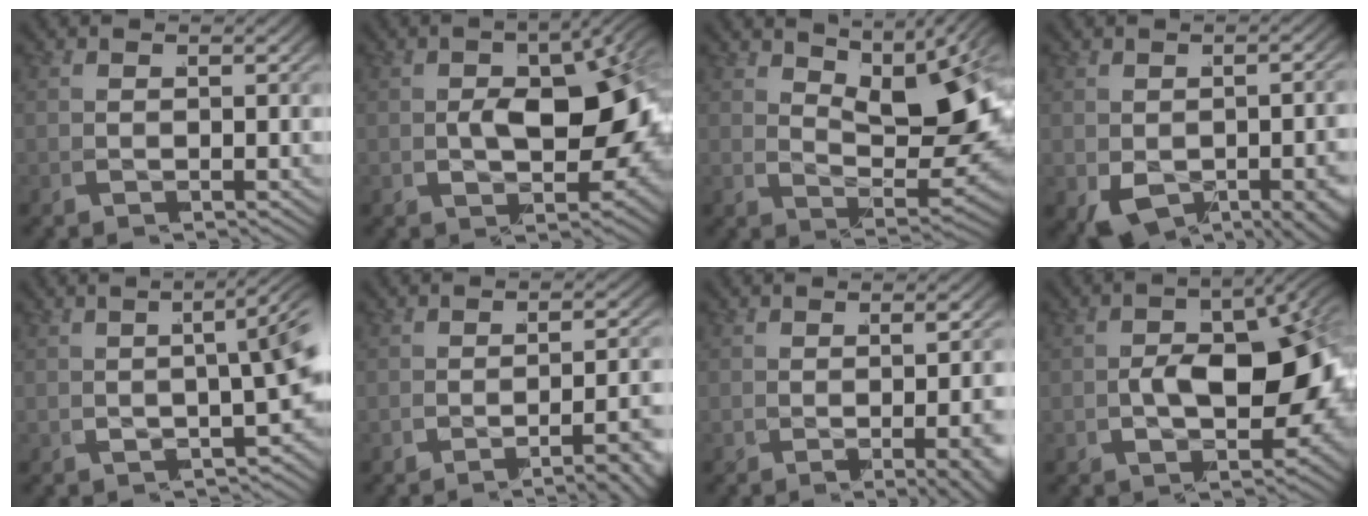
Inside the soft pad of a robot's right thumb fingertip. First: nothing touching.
{"total": 9.1, "force": [0.3, 5.1, 7.6], "torque": [-0.085, 0.001, 0.013]}
{"total": 9.4, "force": [2.8, 4.7, 7.6], "torque": [-0.079, -0.007, 0.053]}
{"total": 5.3, "force": [-2.0, 2.8, 4.1], "torque": [-0.051, -0.019, -0.014]}
{"total": 4.8, "force": [0.9, 1.8, 4.4], "torque": [-0.032, 0.031, 0.005]}
{"total": 4.4, "force": [-2.9, 0.4, 3.3], "torque": [-0.037, 0.012, -0.050]}
{"total": 4.6, "force": [-0.9, 0.9, 4.4], "torque": [-0.045, 0.002, -0.012]}
{"total": 9.3, "force": [-0.8, 5.3, 7.6], "torque": [-0.102, -0.008, -0.002]}